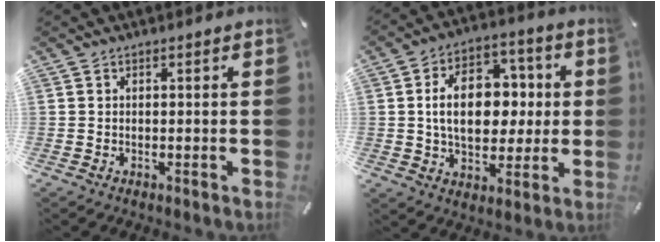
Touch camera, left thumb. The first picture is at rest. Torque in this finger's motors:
{"motor_torque": [1.39, 2.37, 1.03, -0.77, 0.50]}